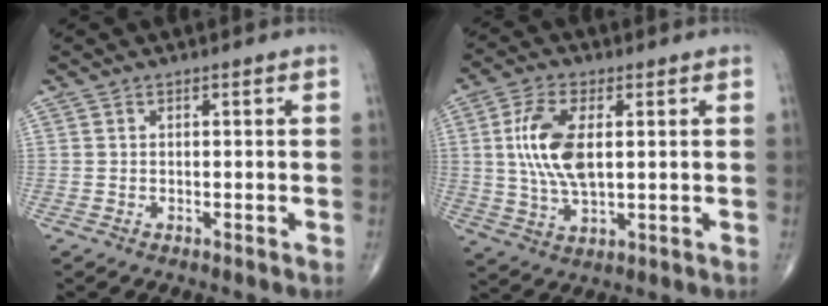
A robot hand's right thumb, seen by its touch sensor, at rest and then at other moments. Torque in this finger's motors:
{"motor_torque": [1.94, 1.85, 1.48, 0.03, 0.12]}